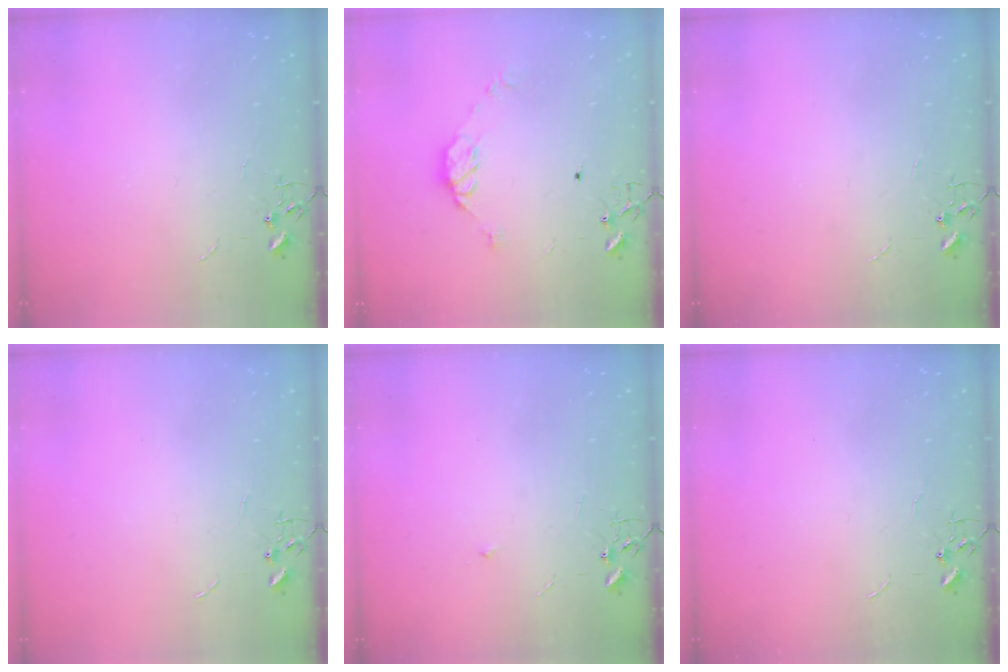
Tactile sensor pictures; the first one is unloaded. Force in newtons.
{"total": 8.5, "press": 8.5, "slide": 0.9}
{"total": 0.0}
{"total": 0.0}
{"total": 4.0, "press": 4.0, "slide": 0.5}
{"total": 0.0}